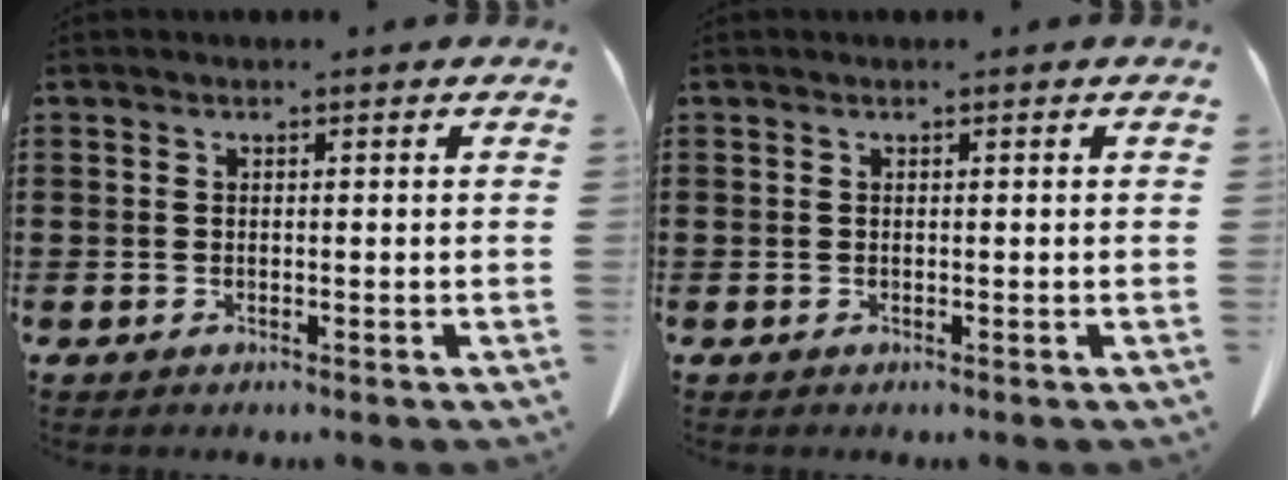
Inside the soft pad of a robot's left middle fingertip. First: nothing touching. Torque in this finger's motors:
{"motor_torque": [0.02, 0.02, 0.01, 0.01]}